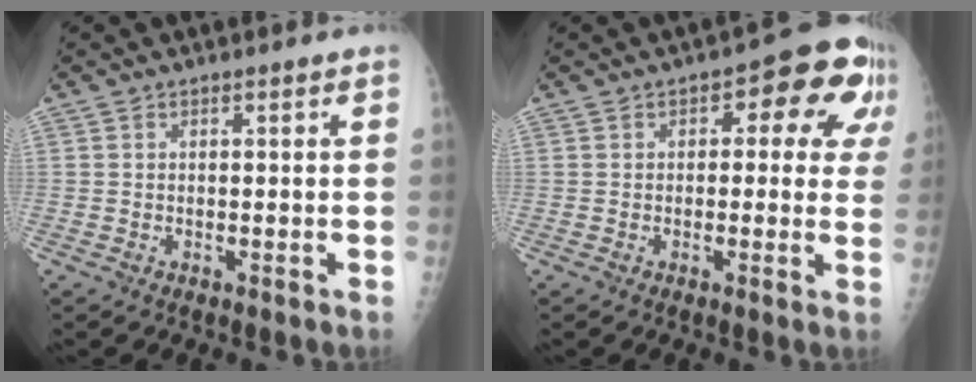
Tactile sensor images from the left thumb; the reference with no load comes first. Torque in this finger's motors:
{"motor_torque": [-0.10, 0.40, -0.17, -0.14, 0.07]}